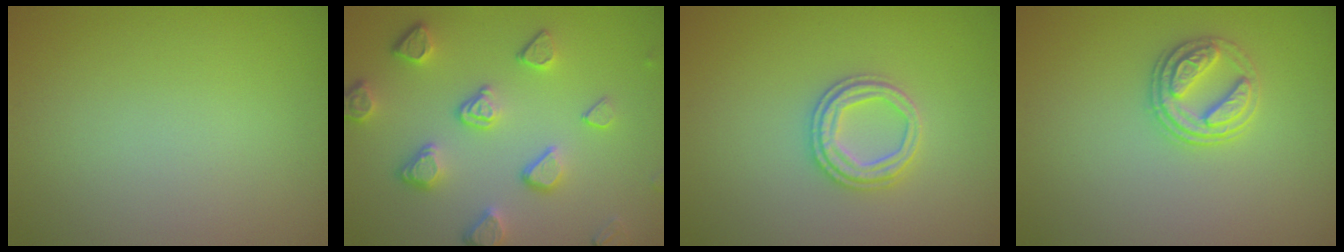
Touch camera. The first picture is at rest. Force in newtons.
{"total": 4.9, "press": 3.8, "slide": 3.1}
{"total": 2.8, "press": 2.6, "slide": 1.0}
{"total": 2.7, "press": 2.6, "slide": 0.9}